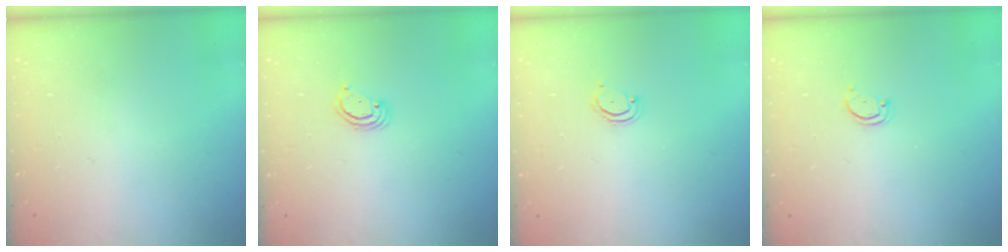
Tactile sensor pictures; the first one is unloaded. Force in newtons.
{"total": 2.6, "press": 2.6, "slide": 0.2}
{"total": 3.2, "press": 3.2, "slide": 0.2}
{"total": 2.8, "press": 2.7, "slide": 0.3}